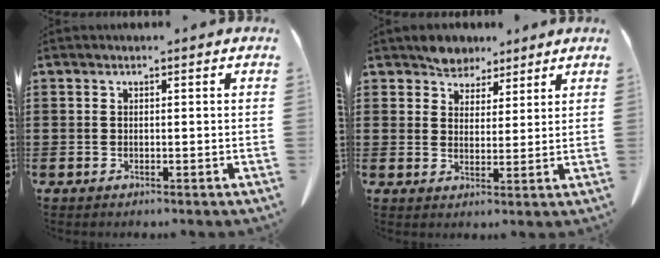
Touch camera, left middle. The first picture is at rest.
{"total": 4.3, "force": [3.9, 1.8, -0.2], "torque": [-0.015, -0.007, 0.074]}